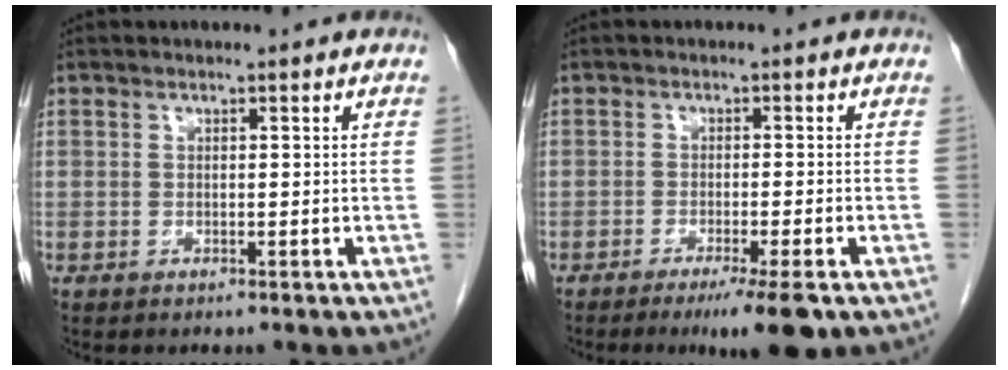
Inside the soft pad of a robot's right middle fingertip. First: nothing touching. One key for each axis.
{"total": 6.1, "fx": -3.9, "fy": -0.1, "fz": 4.6, "tx": -0.065, "ty": -0.017, "tz": -0.061}